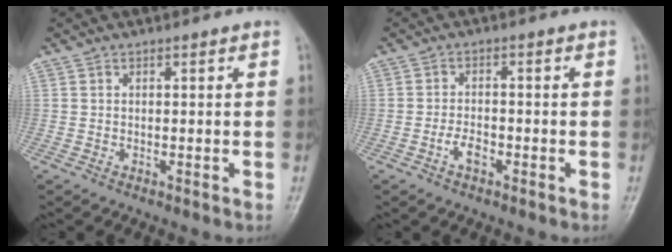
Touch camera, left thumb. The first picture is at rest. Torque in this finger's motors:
{"motor_torque": [-0.23, 0.33, 0.29, 0.21, 0.04]}